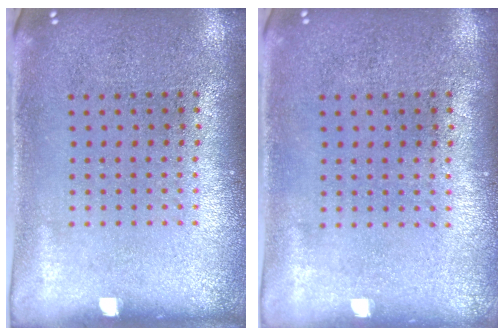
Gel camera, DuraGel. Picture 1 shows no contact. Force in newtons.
{"total": 0.0}